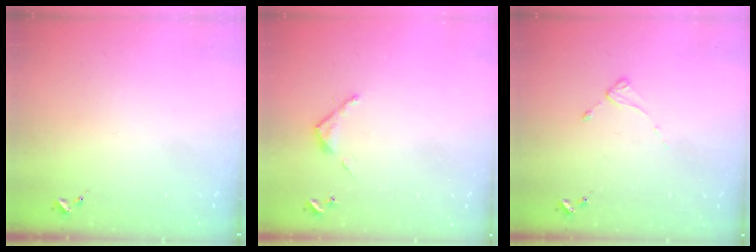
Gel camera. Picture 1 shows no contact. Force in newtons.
{"total": 3.6, "press": 3.6, "slide": 0.2}
{"total": 2.4, "press": 2.4, "slide": 0.3}